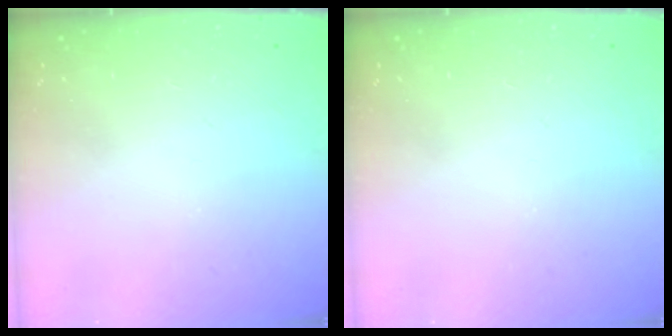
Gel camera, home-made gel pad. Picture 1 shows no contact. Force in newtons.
{"total": 0.0}